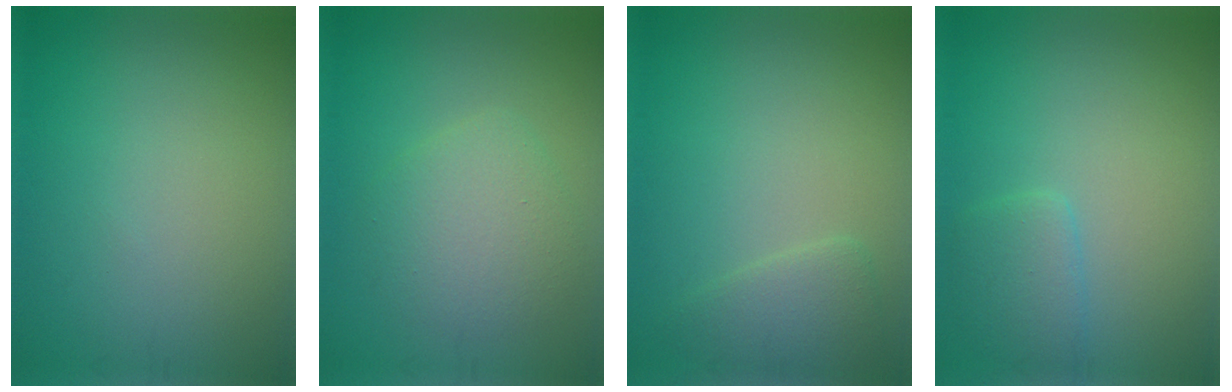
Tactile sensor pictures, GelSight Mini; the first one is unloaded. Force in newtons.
{"total": 3.6, "press": 3.6, "slide": 0.4}
{"total": 2.2, "press": 2.1, "slide": 0.3}
{"total": 2.1, "press": 2.1, "slide": 0.2}